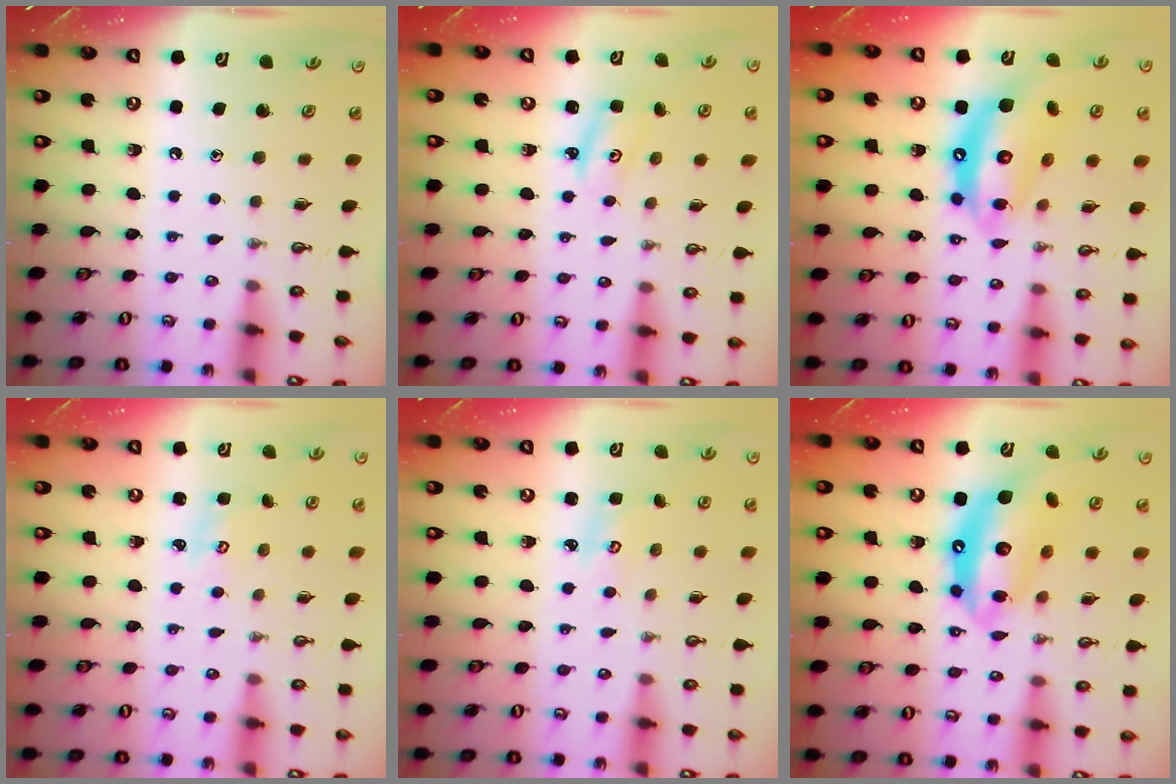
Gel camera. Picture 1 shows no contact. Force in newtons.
{"total": 2.6, "press": 2.6, "slide": 0.1}
{"total": 14.7, "press": 14.6, "slide": 1.4}
{"total": 1.9, "press": 1.9, "slide": 0.2}
{"total": 2.1, "press": 2.1, "slide": 0.2}
{"total": 15.9, "press": 15.8, "slide": 1.6}